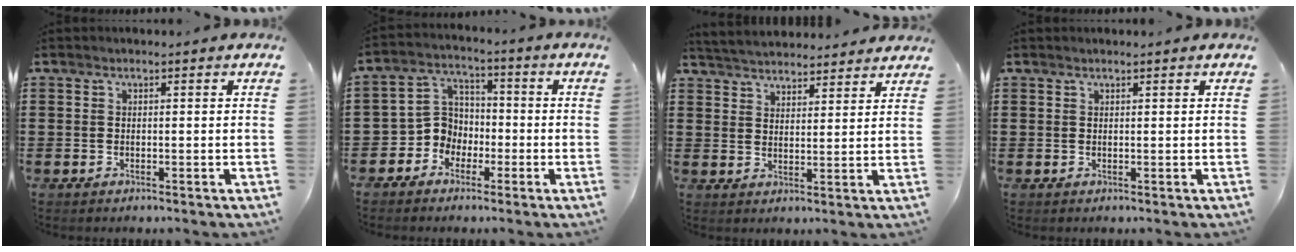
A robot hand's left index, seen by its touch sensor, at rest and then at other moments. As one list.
[{"total": 6.1, "force": [-2.3, 5.3, 1.8], "torque": [-0.071, 0.003, -0.053]}, {"total": 4.1, "force": [4.1, 0.3, 0.0], "torque": [-0.017, -0.019, 0.075]}, {"total": 0.6, "force": [0.6, 0.0, 0.3], "torque": [-0.007, -0.002, 0.011]}]